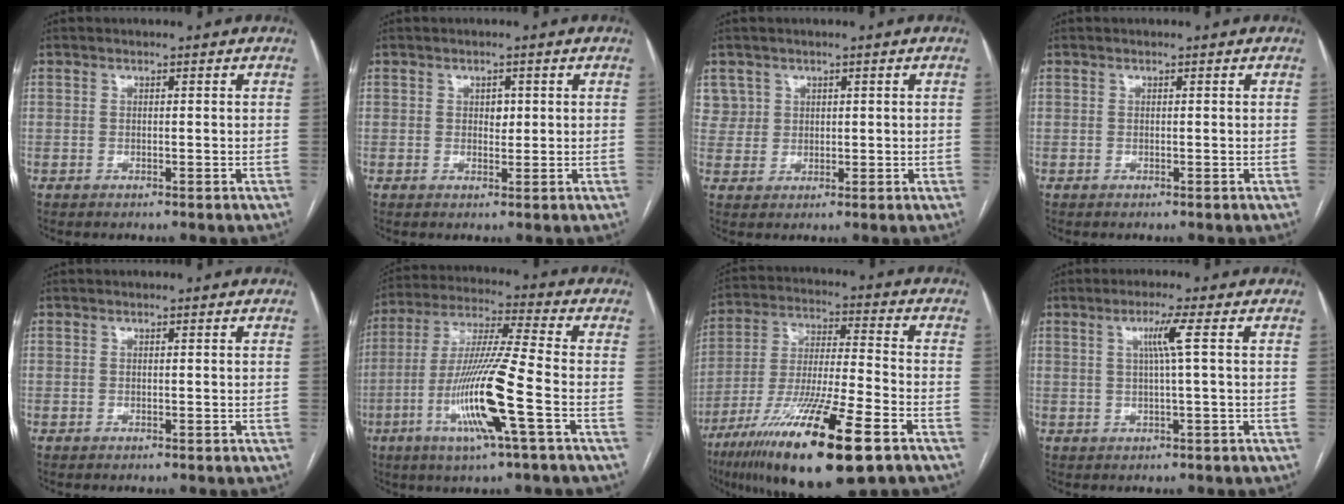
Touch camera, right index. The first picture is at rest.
{"total": 1.6, "force": [0.4, 1.1, 1.1], "torque": [-0.012, 0.000, 0.005]}
{"total": 3.5, "force": [1.7, 3.1, -0.3], "torque": [0.022, 0.008, 0.031]}
{"total": 0.0}
{"total": 0.0}
{"total": 14.9, "force": [-5.1, -0.6, 14.0], "torque": [-0.283, -0.013, -0.101]}
{"total": 21.4, "force": [-12.2, 2.0, 17.5], "torque": [-0.315, -0.048, -0.213]}
{"total": 3.7, "force": [0.9, -1.0, 3.5], "torque": [-0.069, 0.002, 0.017]}